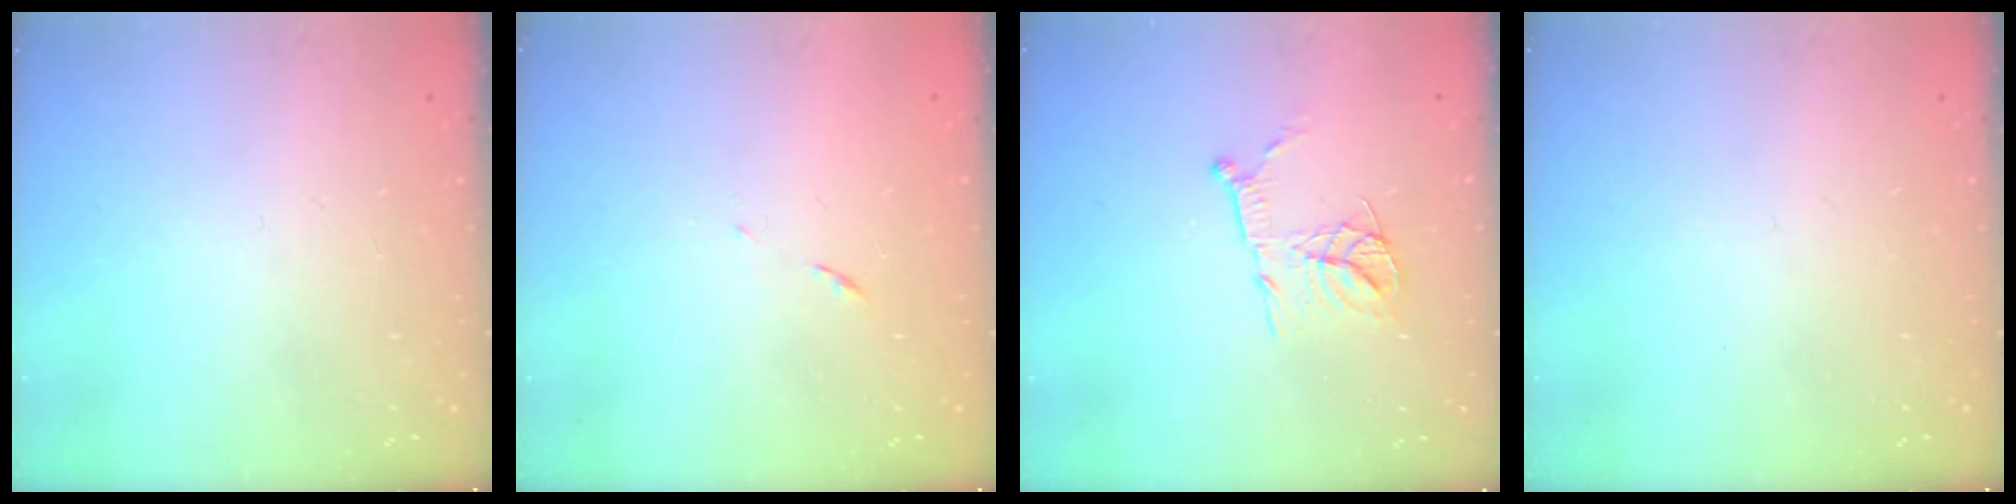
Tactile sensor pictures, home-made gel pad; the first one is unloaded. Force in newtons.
{"total": 5.6, "press": 5.6, "slide": 0.4}
{"total": 13.9, "press": 13.9, "slide": 1.2}
{"total": 0.0}